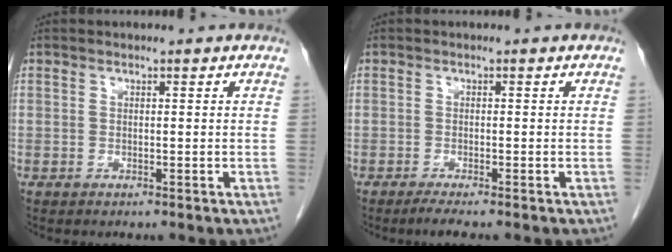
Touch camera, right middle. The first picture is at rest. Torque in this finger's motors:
{"motor_torque": [0.21, -0.19, 0.03, 0.00]}